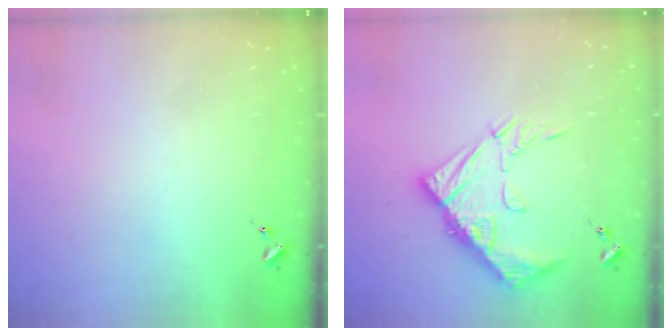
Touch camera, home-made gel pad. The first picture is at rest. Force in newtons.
{"total": 15.2, "press": 15.2, "slide": 1.5}